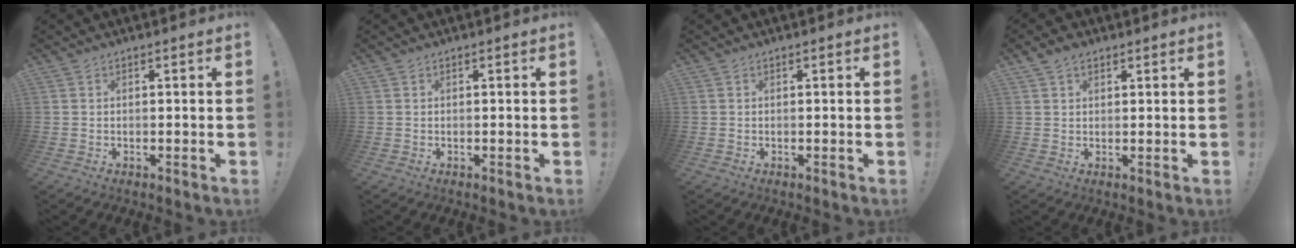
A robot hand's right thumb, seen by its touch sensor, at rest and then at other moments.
{"total": 0.0}
{"total": 0.0}
{"total": 3.0, "force": [1.9, 1.8, 1.5], "torque": [-0.030, -0.002, 0.036]}